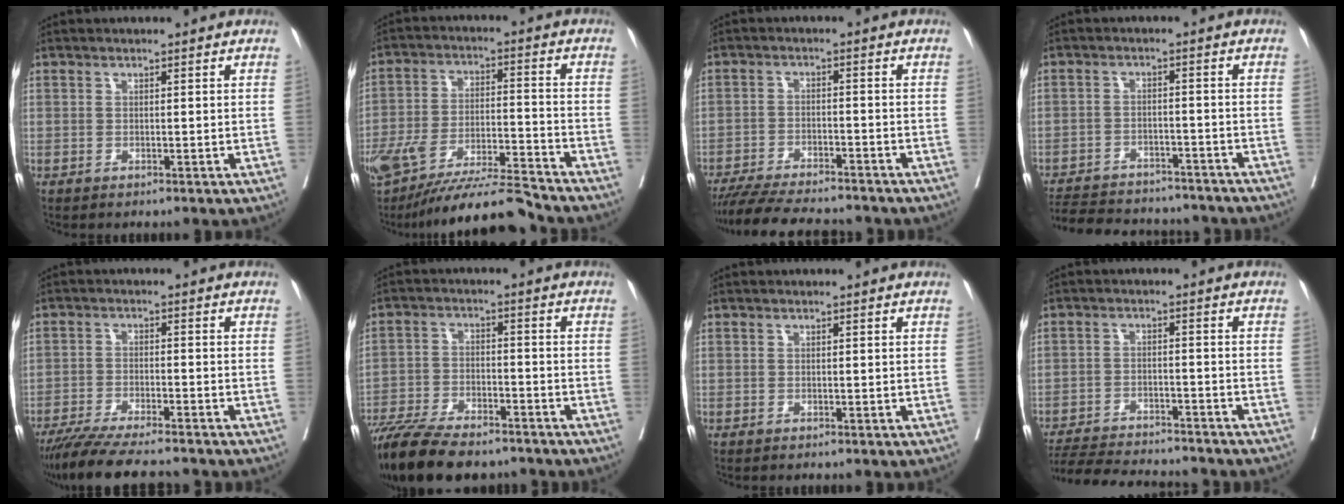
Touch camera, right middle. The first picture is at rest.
{"total": 15.9, "force": [-14.2, 0.6, 7.1], "torque": [-0.142, -0.005, -0.251]}
{"total": 13.9, "force": [-12.6, 2.1, 5.7], "torque": [-0.095, -0.013, -0.187]}
{"total": 18.3, "force": [-16.5, 5.0, 5.9], "torque": [-0.147, -0.006, -0.224]}
{"total": 12.7, "force": [-11.1, 1.1, 6.0], "torque": [-0.086, -0.023, -0.172]}
{"total": 16.0, "force": [-13.4, 4.2, 7.6], "torque": [-0.147, -0.017, -0.216]}
{"total": 0.0}
{"total": 15.7, "force": [-14.5, 2.1, 5.6], "torque": [-0.105, -0.014, -0.207]}